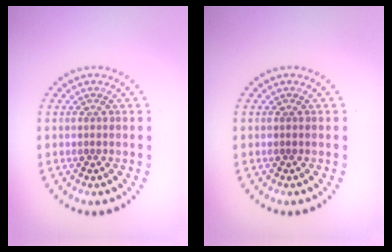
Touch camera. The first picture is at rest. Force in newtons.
{"total": 0.0}